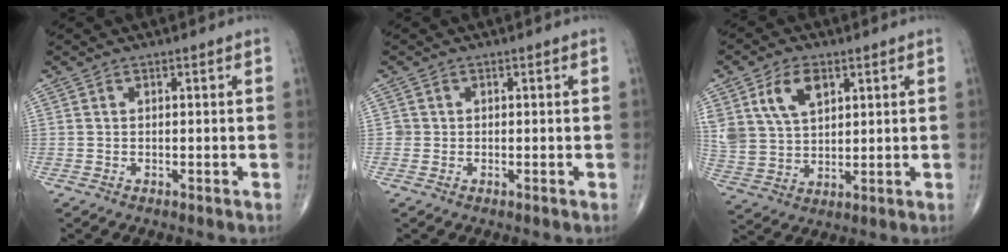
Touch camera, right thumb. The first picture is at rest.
{"total": 1.1, "force": [-0.2, 1.1, 0.0], "torque": [0.006, 0.005, -0.005]}
{"total": 10.8, "force": [4.9, 6.8, 6.9], "torque": [-0.124, -0.012, 0.102]}